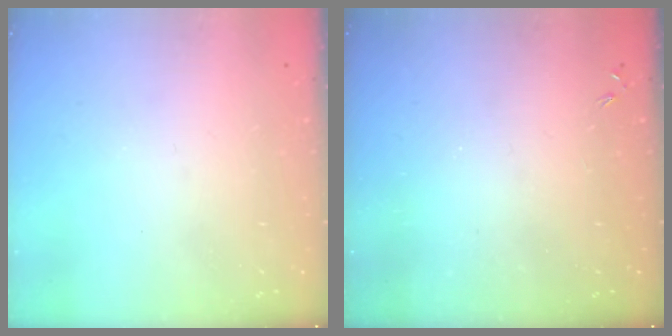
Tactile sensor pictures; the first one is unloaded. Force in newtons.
{"total": 0.0}